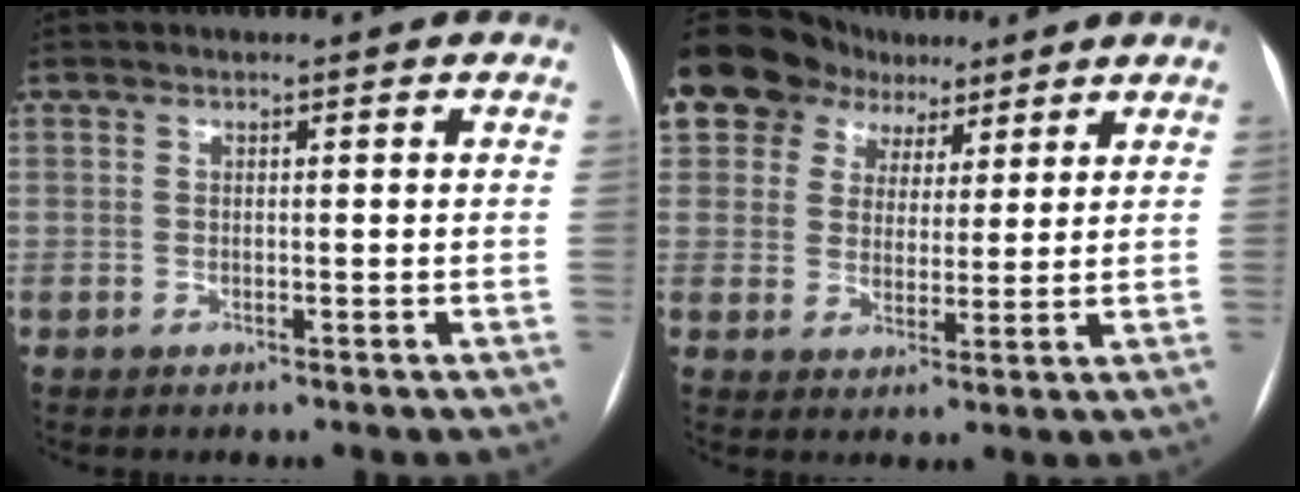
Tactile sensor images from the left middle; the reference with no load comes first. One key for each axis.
{"total": 15.9, "fx": 9.9, "fy": 11.3, "fz": 5.0, "tx": -0.165, "ty": 0.057, "tz": 0.185}